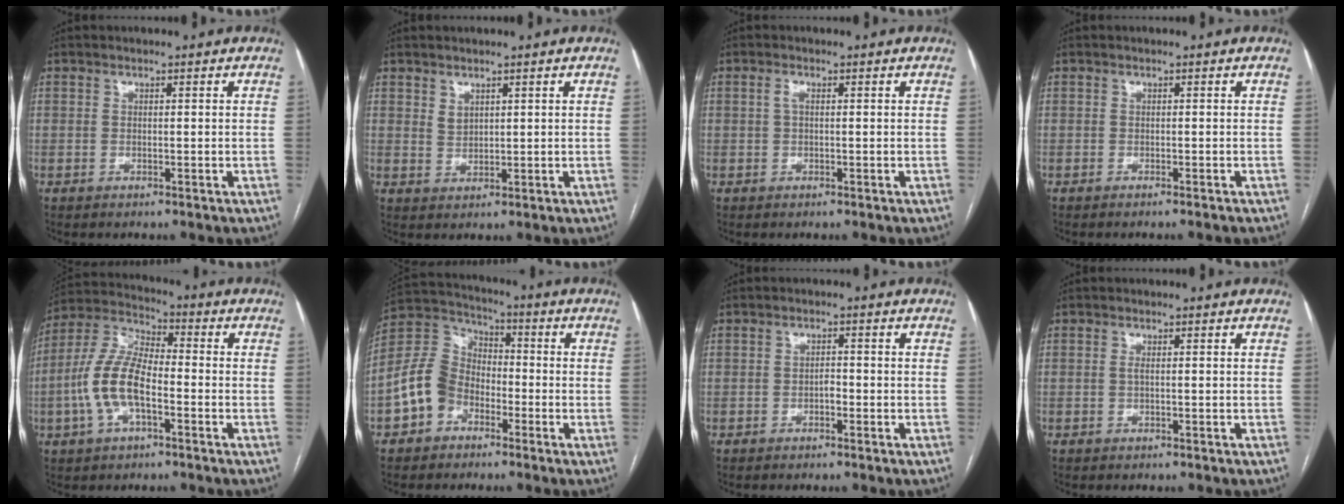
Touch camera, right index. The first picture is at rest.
{"total": 1.8, "force": [1.2, 1.0, 0.9], "torque": [-0.017, -0.002, 0.029]}
{"total": 1.1, "force": [0.1, 0.4, 1.0], "torque": [-0.022, 0.002, 0.000]}
{"total": 1.5, "force": [-1.3, -0.3, 0.7], "torque": [-0.009, 0.003, -0.016]}
{"total": 11.3, "force": [-2.9, 4.5, 9.9], "torque": [-0.226, 0.016, -0.059]}
{"total": 9.4, "force": [-3.9, 7.3, 4.5], "torque": [-0.112, 0.031, -0.077]}
{"total": 1.3, "force": [-0.6, 0.6, 1.0], "torque": [-0.015, 0.004, -0.011]}
{"total": 0.5, "force": [-0.1, -0.1, 0.5], "torque": [-0.012, 0.000, -0.002]}